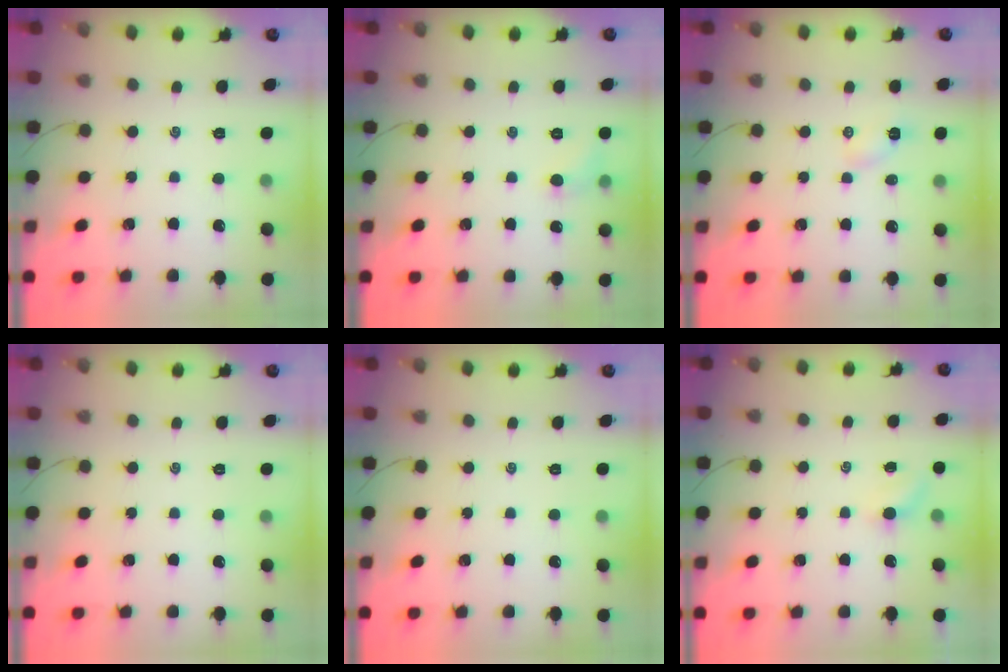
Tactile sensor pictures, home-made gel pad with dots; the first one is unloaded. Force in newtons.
{"total": 4.9, "press": 4.6, "slide": 1.6}
{"total": 2.9, "press": 2.7, "slide": 1.0}
{"total": 0.0}
{"total": 0.0}
{"total": 2.2, "press": 2.1, "slide": 0.8}